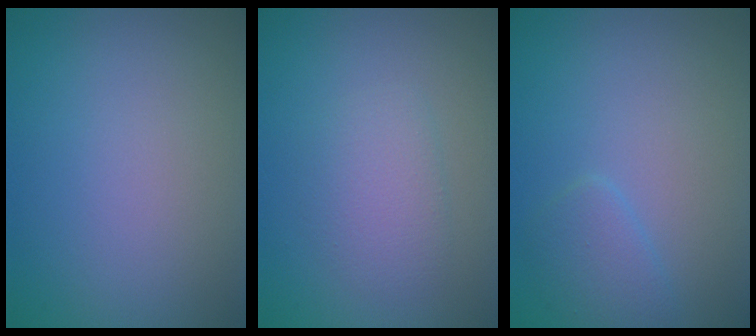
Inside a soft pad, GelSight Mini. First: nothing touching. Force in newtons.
{"total": 2.3, "press": 2.3, "slide": 0.1}
{"total": 1.8, "press": 1.8, "slide": 0.1}